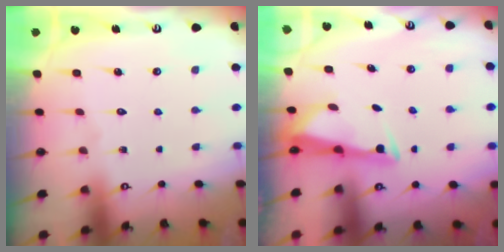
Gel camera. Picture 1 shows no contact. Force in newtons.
{"total": 2.9, "press": 2.7, "slide": 0.8}